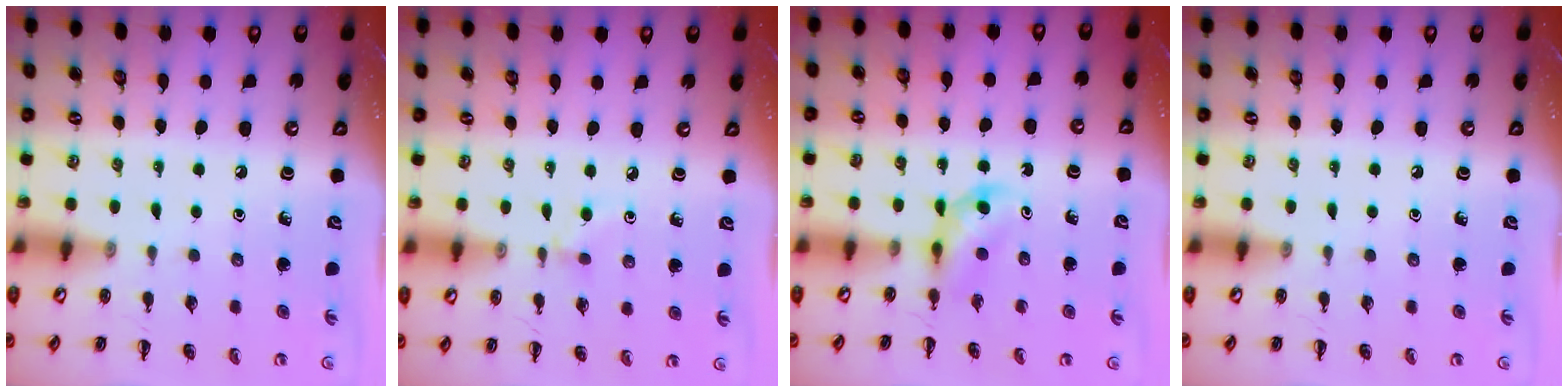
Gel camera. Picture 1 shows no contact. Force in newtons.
{"total": 3.7, "press": 3.5, "slide": 1.4}
{"total": 3.7, "press": 3.5, "slide": 1.3}
{"total": 0.0}